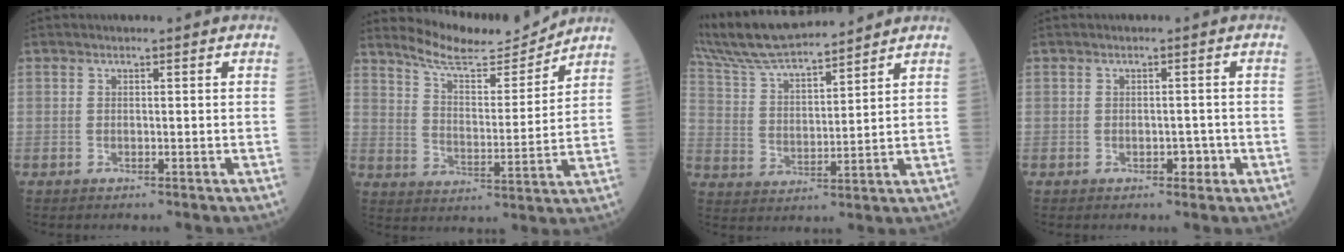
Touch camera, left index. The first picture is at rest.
{"total": 10.9, "force": [10.7, 0.8, 2.2], "torque": [-0.046, -0.003, 0.180]}
{"total": 14.0, "force": [13.0, 1.6, 5.1], "torque": [-0.104, 0.023, 0.241]}
{"total": 1.7, "force": [-0.8, 1.1, 1.1], "torque": [-0.009, 0.005, -0.010]}